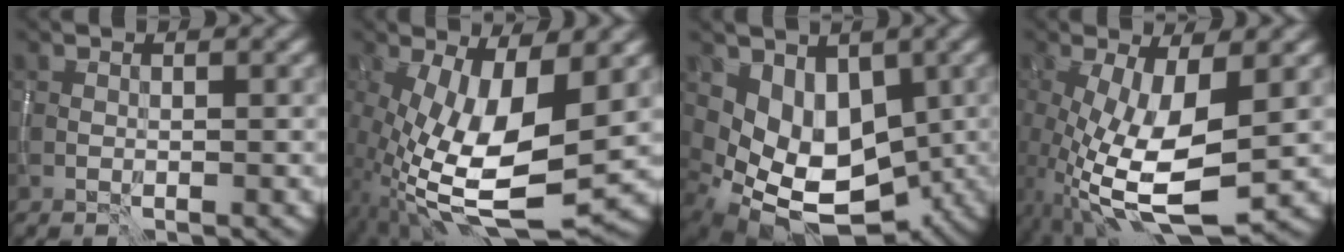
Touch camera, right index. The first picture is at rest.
{"total": 12.5, "force": [-1.9, 4.5, 11.5], "torque": [-0.221, -0.014, -0.028]}
{"total": 7.3, "force": [0.0, 5.4, 5.0], "torque": [-0.085, -0.028, 0.010]}
{"total": 9.5, "force": [-1.9, 3.3, 8.7], "torque": [-0.185, -0.015, -0.034]}